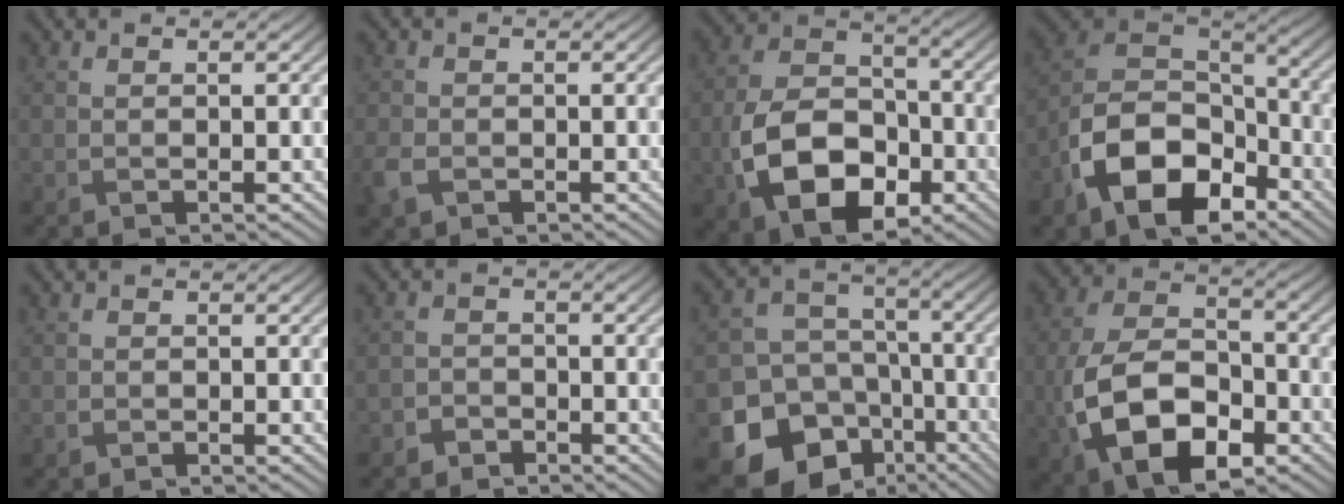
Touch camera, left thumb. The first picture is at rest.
{"total": 2.9, "force": [-1.4, 2.0, 1.5], "torque": [-0.046, -0.012, -0.034]}
{"total": 12.6, "force": [-4.3, 8.4, 8.4], "torque": [-0.192, -0.017, -0.082]}
{"total": 13.9, "force": [-6.8, 8.5, 8.6], "torque": [-0.180, -0.033, -0.134]}
{"total": 0.7, "force": [-0.4, 0.6, 0.2], "torque": [-0.004, -0.006, -0.008]}
{"total": 2.0, "force": [-1.5, 1.2, 0.3], "torque": [-0.002, 0.003, -0.034]}
{"total": 16.2, "force": [-8.4, 12.6, 5.8], "torque": [-0.147, -0.054, -0.131]}
{"total": 13.5, "force": [-4.7, 8.2, 9.7], "torque": [-0.229, -0.023, -0.093]}